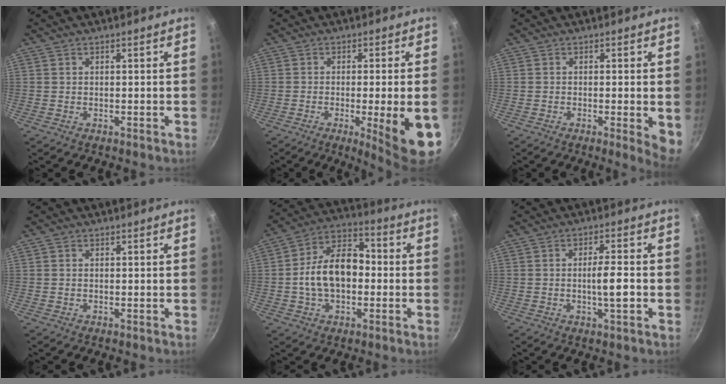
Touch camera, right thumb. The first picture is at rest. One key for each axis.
{"total": 11.9, "fx": -3.5, "fy": 1.5, "fz": 11.3, "tx": -0.150, "ty": 0.000, "tz": -0.044}
{"total": 5.4, "fx": -0.9, "fy": 1.1, "fz": 5.2, "tx": -0.059, "ty": -0.009, "tz": -0.012}
{"total": 0.6, "fx": 0.0, "fy": 0.5, "fz": 0.3, "tx": -0.007, "ty": 0.003, "tz": -0.002}
{"total": 14.3, "fx": -1.1, "fy": 9.4, "fz": 10.8, "tx": -0.153, "ty": 0.040, "tz": -0.035}
{"total": 5.7, "fx": -1.1, "fy": 1.0, "fz": 5.6, "tx": -0.089, "ty": 0.007, "tz": -0.020}